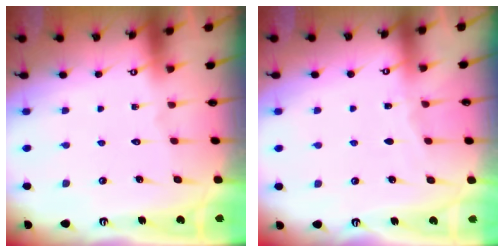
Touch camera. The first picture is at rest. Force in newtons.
{"total": 2.6, "press": 2.6, "slide": 0.4}